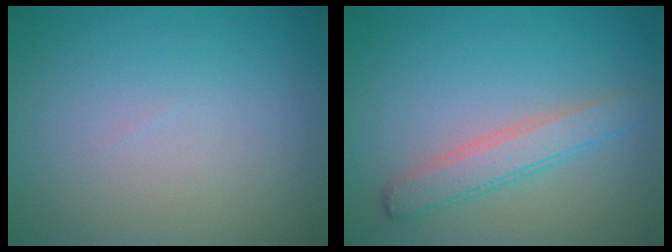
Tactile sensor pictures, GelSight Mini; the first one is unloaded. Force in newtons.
{"total": 2.9, "press": 2.9, "slide": 0.1}